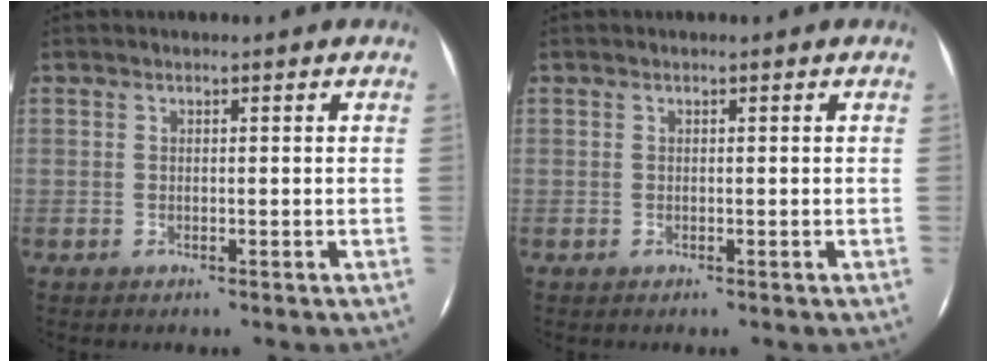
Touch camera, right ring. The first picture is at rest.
{"total": 0.0}